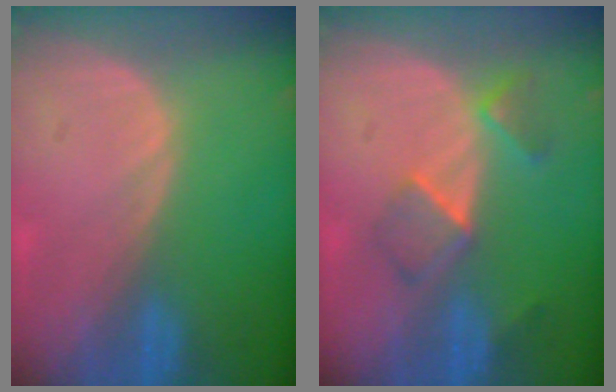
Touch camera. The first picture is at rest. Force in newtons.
{"total": 5.6, "press": 4.9, "slide": 2.7}